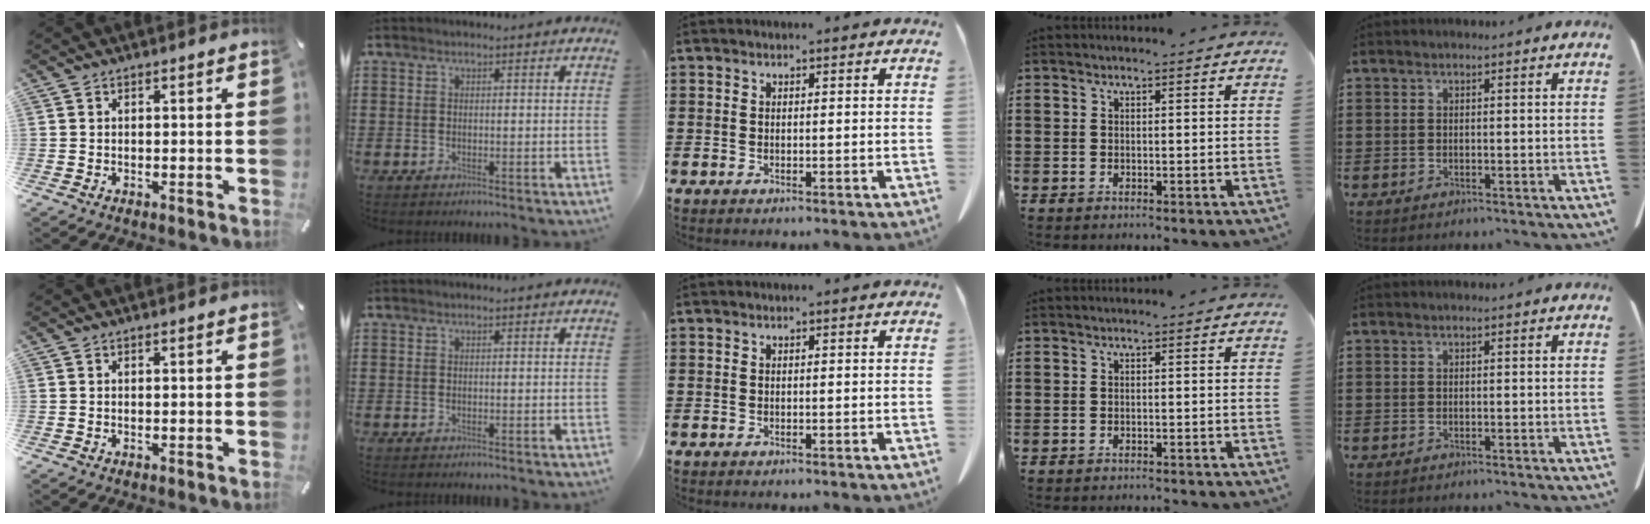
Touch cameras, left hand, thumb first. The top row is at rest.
{"ring": {"total": 0.7, "force": [-0.7, 0.0, 0.1], "torque": [-0.005, -0.003, -0.013]}}